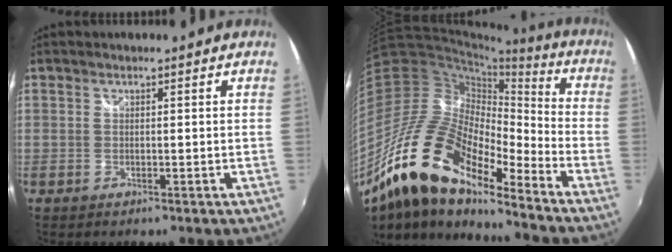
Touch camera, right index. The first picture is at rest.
{"total": 22.5, "force": [-15.8, 7.4, 14.3], "torque": [-0.254, -0.029, -0.309]}